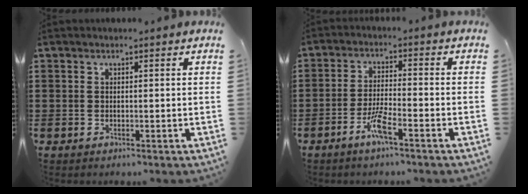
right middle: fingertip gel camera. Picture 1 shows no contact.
{"total": 4.5, "force": [-2.8, 0.5, 3.5], "torque": [-0.080, -0.004, -0.054]}